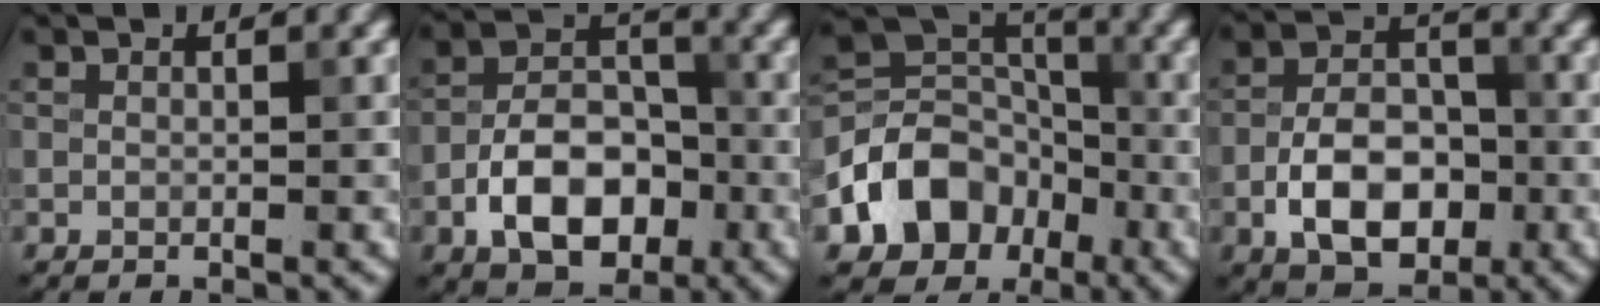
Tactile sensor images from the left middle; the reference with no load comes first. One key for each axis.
{"total": 7.3, "fx": -2.8, "fy": 4.5, "fz": 5.0, "tx": -0.079, "ty": 0.005, "tz": -0.054}
{"total": 7.8, "fx": -3.3, "fy": 6.2, "fz": 3.6, "tx": -0.055, "ty": 0.000, "tz": -0.068}
{"total": 6.7, "fx": -2.3, "fy": 4.1, "fz": 4.8, "tx": -0.078, "ty": 0.004, "tz": -0.044}